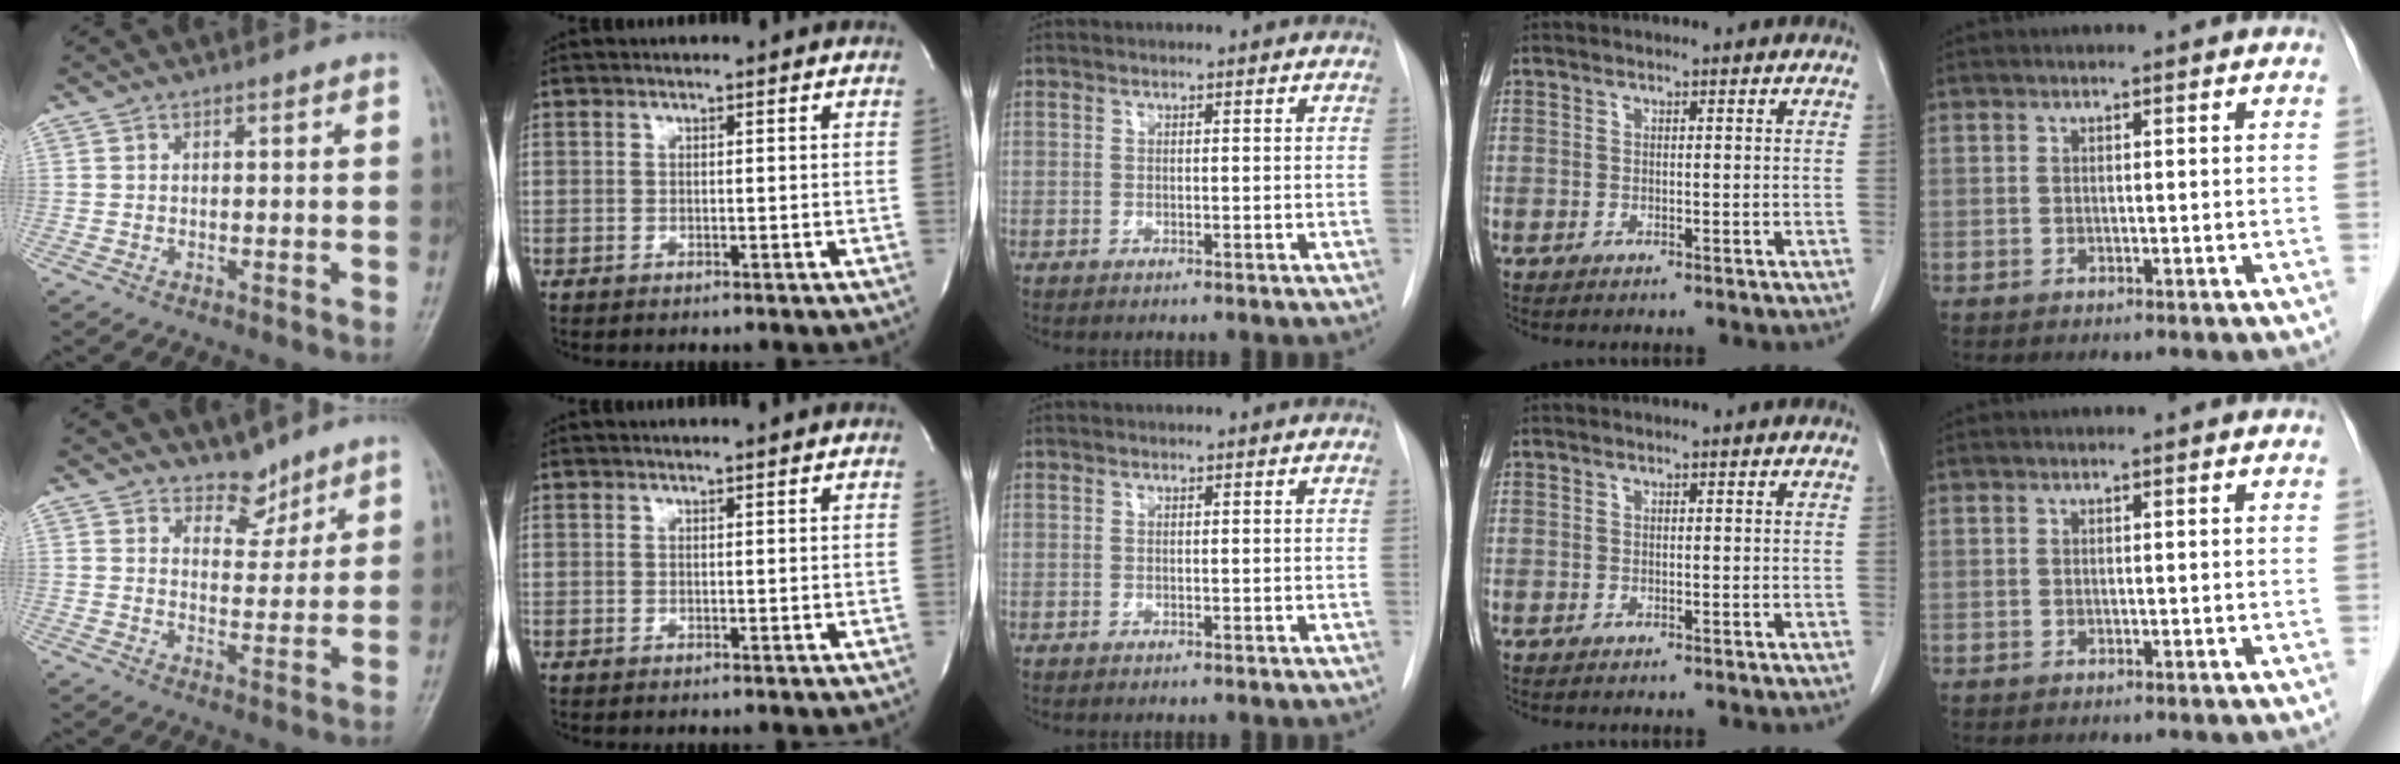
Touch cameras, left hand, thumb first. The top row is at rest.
{"thumb": {"total": 5.0, "force": [4.2, 2.6, 0.8], "torque": [0.017, -0.034, 0.070]}, "index": {"total": 0.8, "force": [0.8, -0.2, 0.3], "torque": [-0.008, 0.000, 0.013]}}